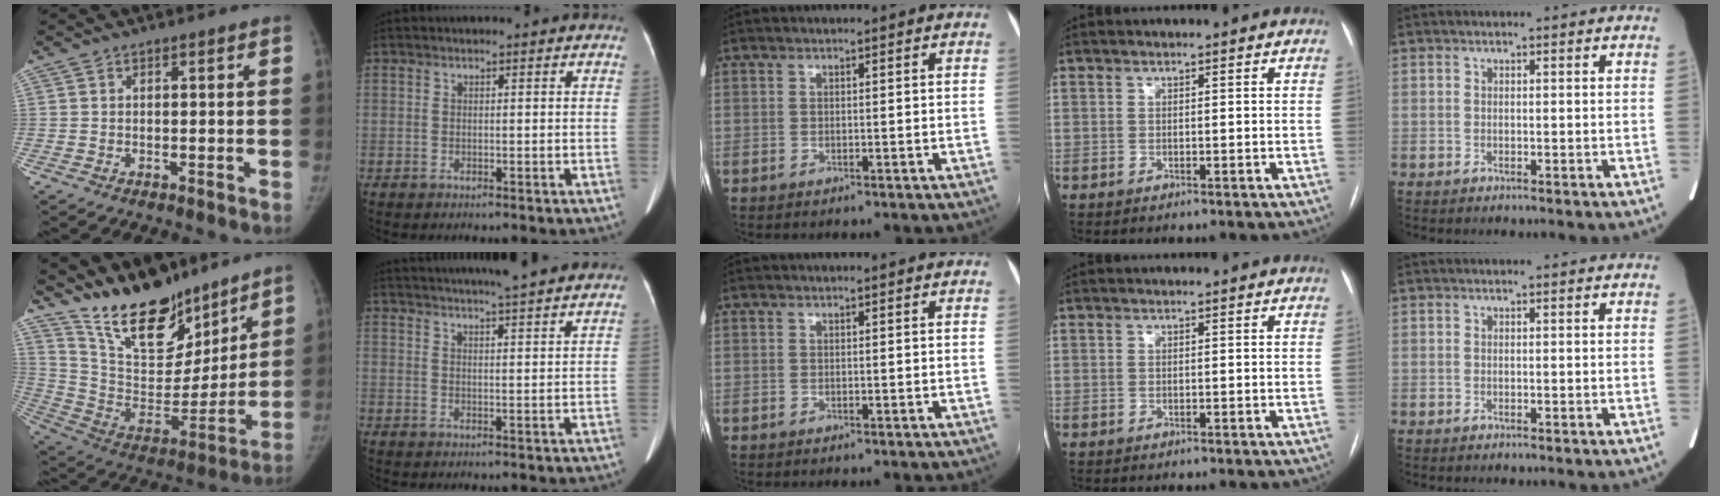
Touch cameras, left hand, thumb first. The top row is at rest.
{"thumb": {"total": 21.3, "force": [17.0, 8.9, 9.3], "torque": [-0.121, -0.098, 0.299]}, "index": {"total": 14.1, "force": [12.6, 0.3, 6.1], "torque": [-0.100, 0.018, 0.166]}}